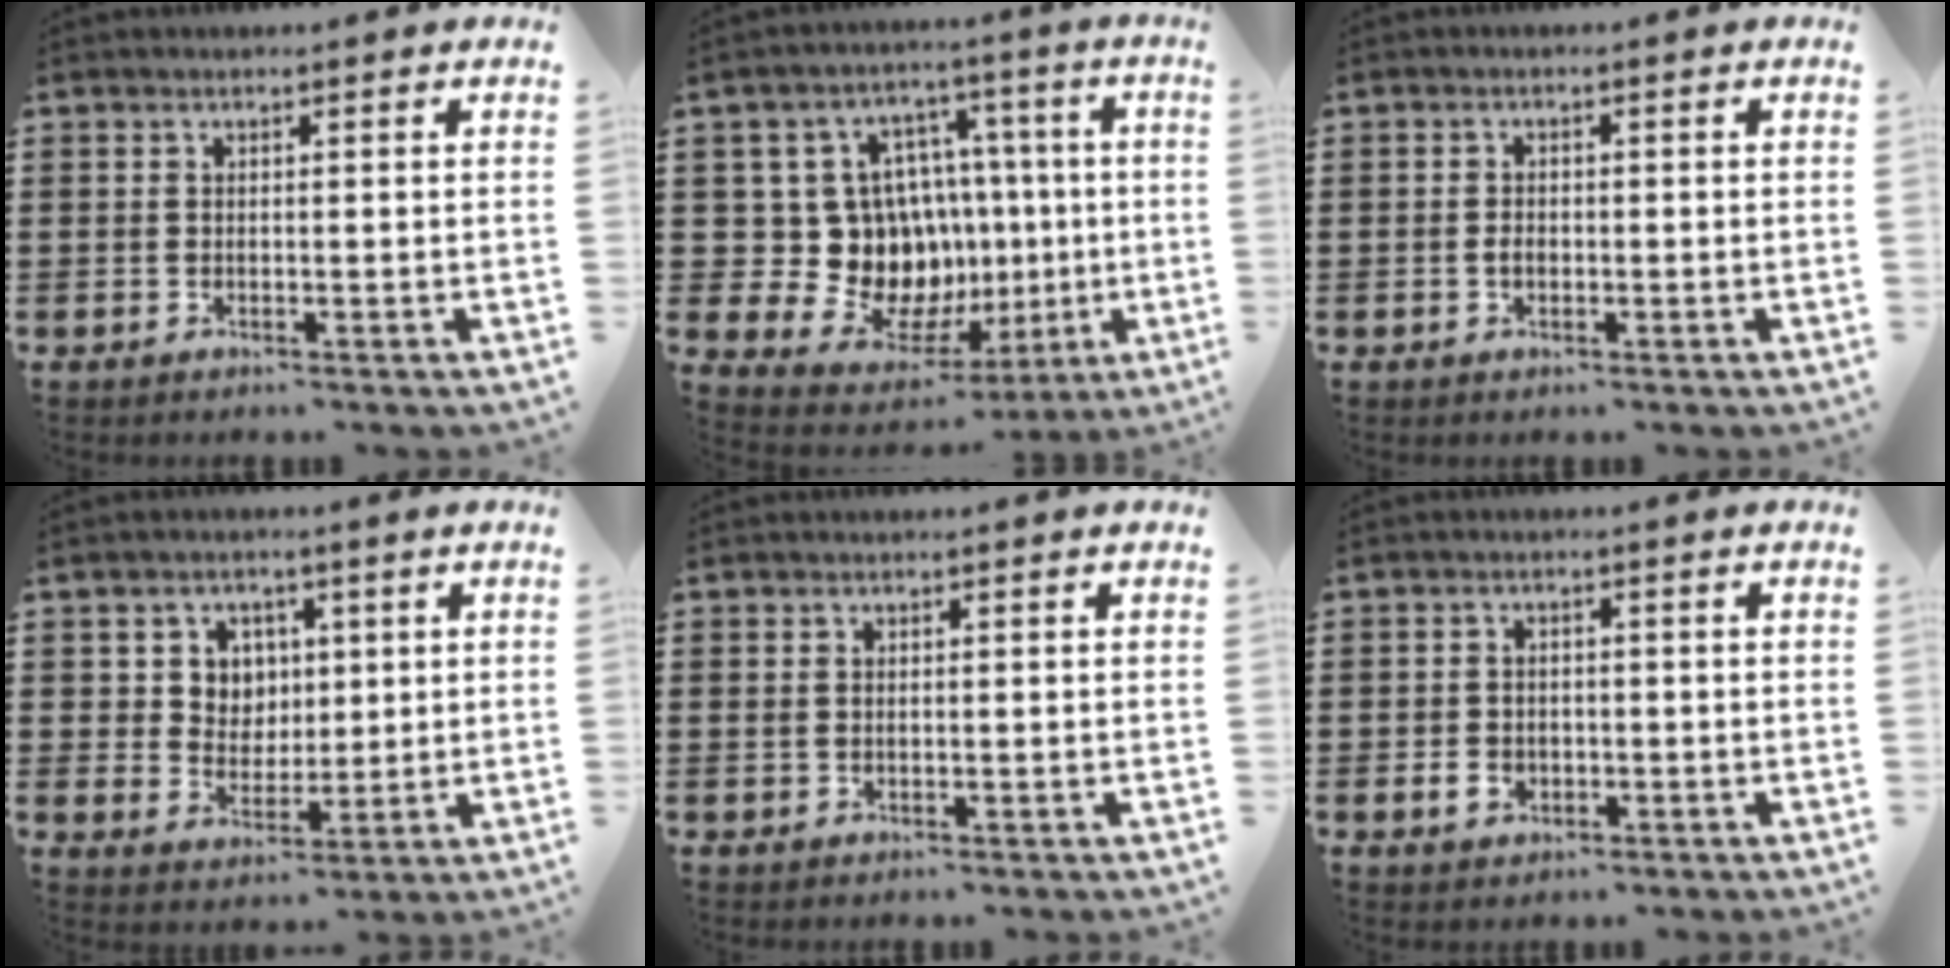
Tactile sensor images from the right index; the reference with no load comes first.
{"total": 12.9, "force": [0.5, 11.6, 5.6], "torque": [-0.139, -0.007, 0.025]}
{"total": 1.5, "force": [-0.4, 0.9, 1.1], "torque": [-0.022, 0.003, -0.008]}
{"total": 5.0, "force": [1.7, 4.6, 1.1], "torque": [-0.044, 0.015, 0.029]}
{"total": 0.5, "force": [0.1, 0.4, 0.4], "torque": [-0.009, 0.001, 0.002]}
{"total": 2.4, "force": [-0.8, 1.8, 1.3], "torque": [-0.027, 0.002, -0.017]}